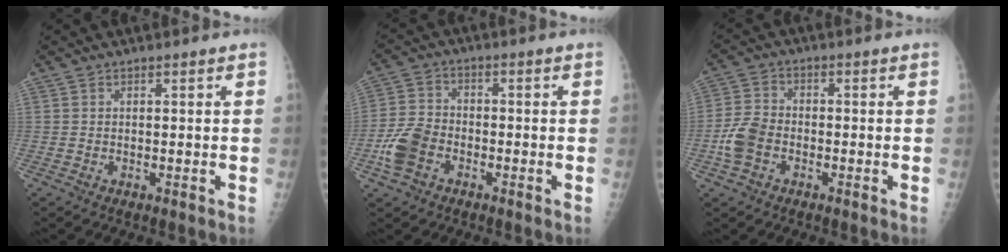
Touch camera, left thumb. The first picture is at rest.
{"total": 7.5, "force": [-3.2, 5.2, 4.5], "torque": [-0.094, 0.017, -0.064]}
{"total": 6.4, "force": [-2.3, 4.5, 4.0], "torque": [-0.082, 0.013, -0.050]}